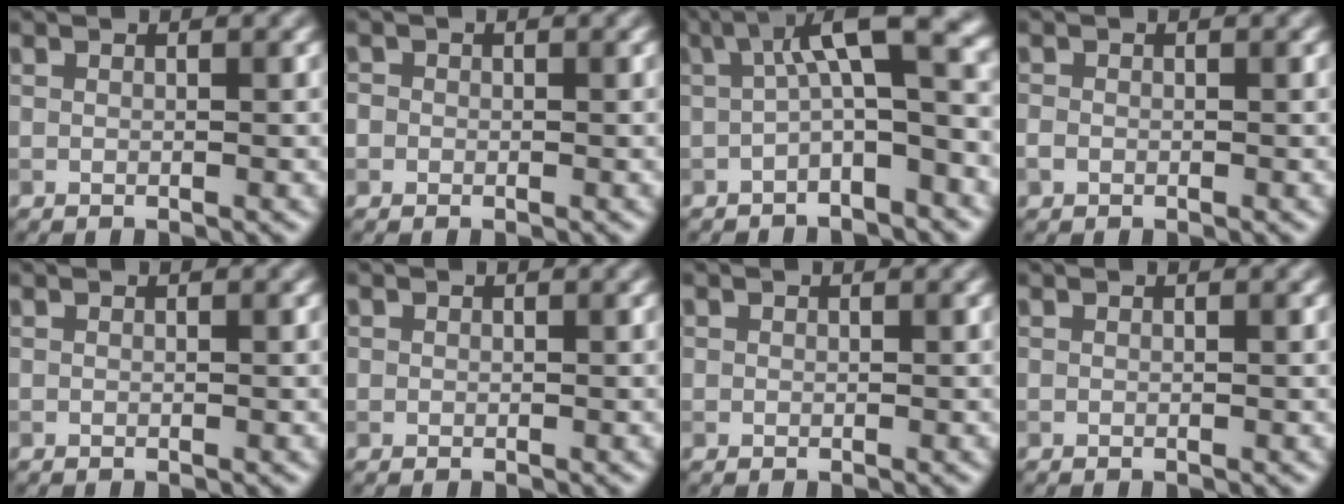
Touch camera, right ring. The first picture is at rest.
{"total": 1.6, "force": [0.1, 1.5, 0.5], "torque": [0.005, 0.008, -0.012]}
{"total": 7.2, "force": [0.8, 2.2, 6.8], "torque": [-0.104, 0.022, -0.002]}
{"total": 0.9, "force": [-0.5, 0.7, 0.3], "torque": [-0.007, -0.004, -0.014]}
{"total": 0.0}
{"total": 1.1, "force": [0.3, 1.1, 0.2], "torque": [0.000, 0.001, 0.006]}
{"total": 0.8, "force": [0.1, 0.8, 0.0], "torque": [0.005, -0.005, 0.001]}
{"total": 0.0}